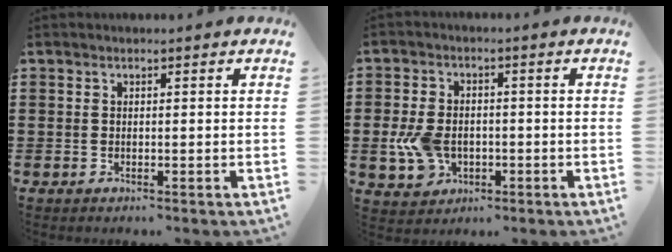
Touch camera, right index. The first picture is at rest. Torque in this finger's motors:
{"motor_torque": [0.23, -0.05, 0.26, 0.09]}